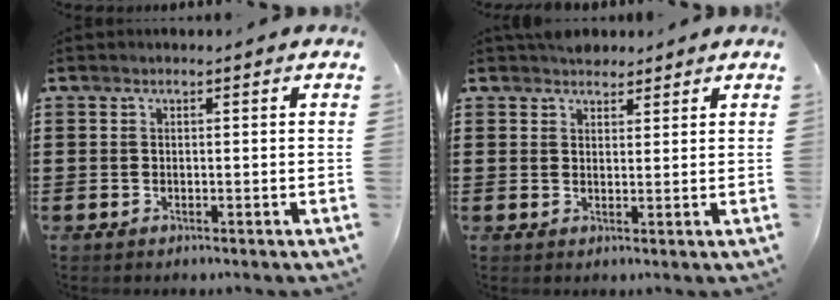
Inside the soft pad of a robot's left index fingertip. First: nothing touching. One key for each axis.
{"total": 2.7, "fx": 2.5, "fy": 1.0, "fz": 0.1, "tx": -0.009, "ty": 0.005, "tz": 0.049}